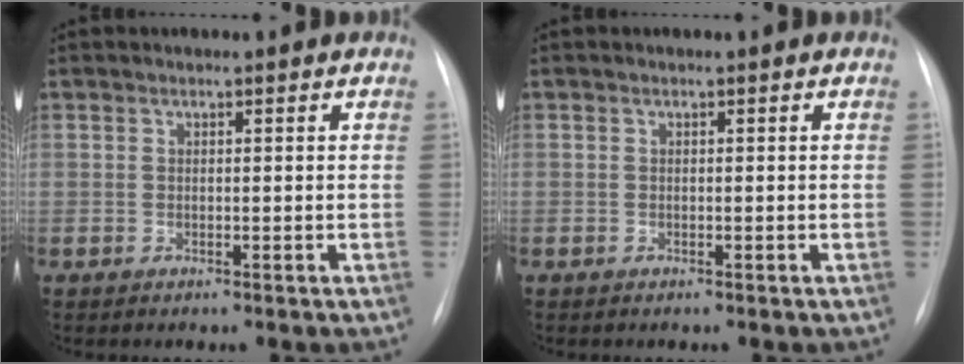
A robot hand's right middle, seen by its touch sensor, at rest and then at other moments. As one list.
[{"total": 0.0}]